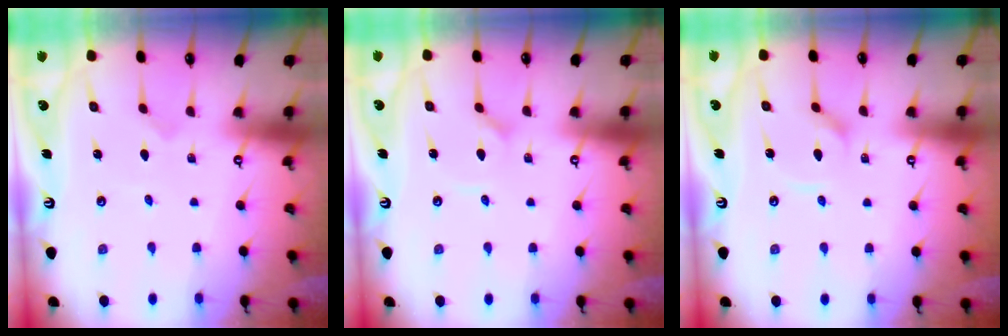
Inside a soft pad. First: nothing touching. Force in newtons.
{"total": 1.9, "press": 1.9, "slide": 0.2}
{"total": 2.7, "press": 2.7, "slide": 0.3}